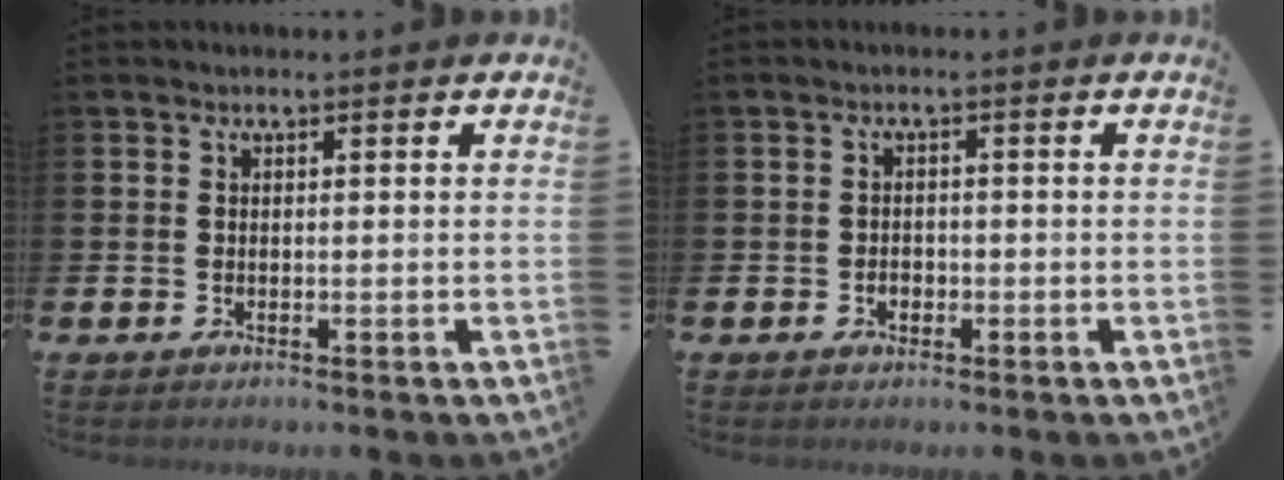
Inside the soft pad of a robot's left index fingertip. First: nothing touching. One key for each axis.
{"total": 1.5, "fx": -0.6, "fy": 1.2, "fz": 0.7, "tx": -0.016, "ty": 0.005, "tz": -0.014}